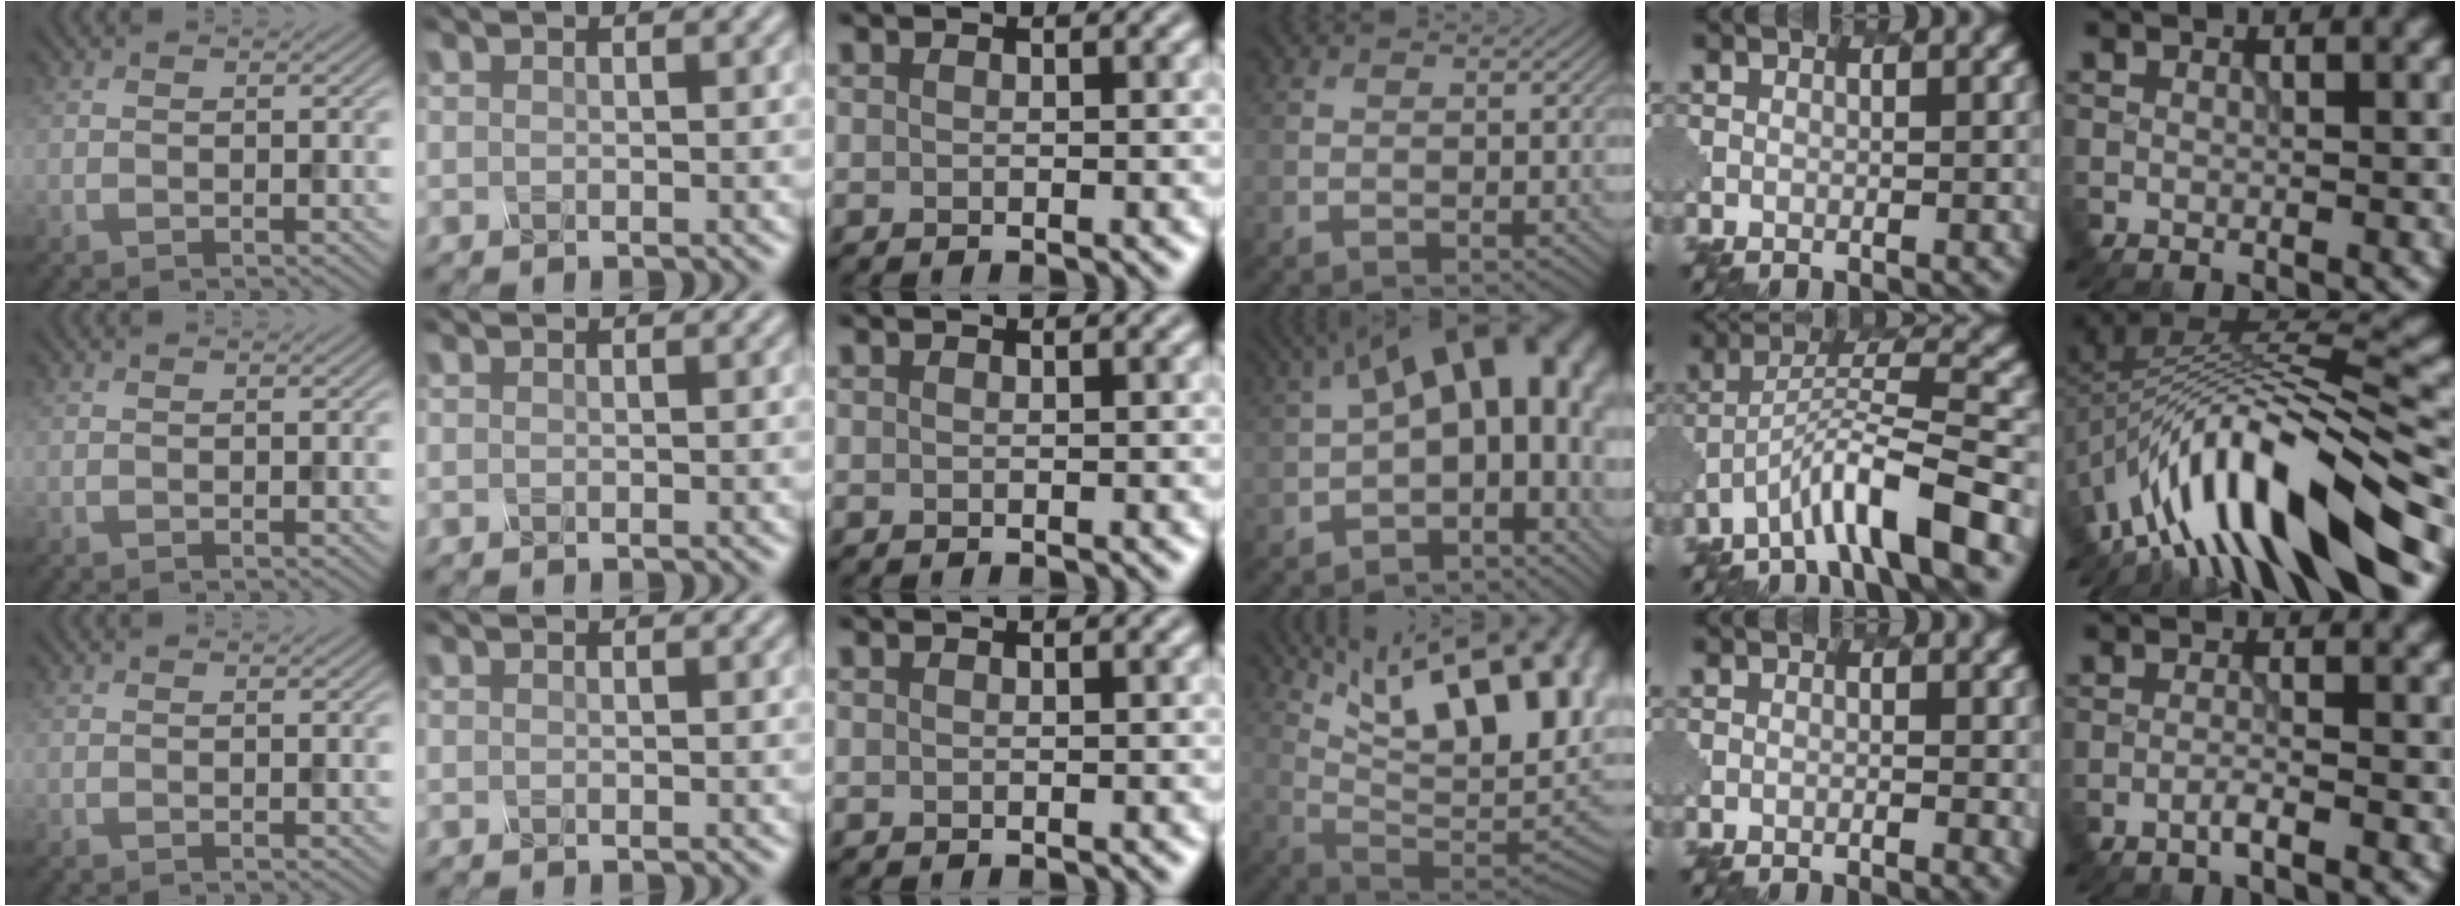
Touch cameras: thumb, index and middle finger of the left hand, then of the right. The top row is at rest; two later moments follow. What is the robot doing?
{"motion": "shake", "object": "salt shaker"}